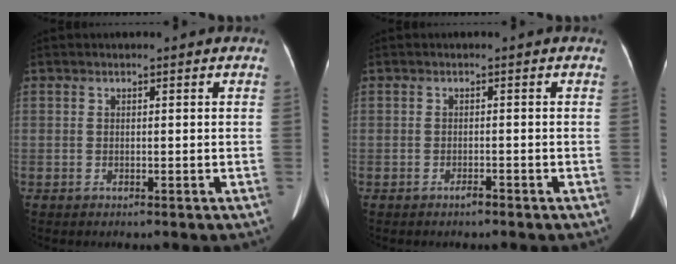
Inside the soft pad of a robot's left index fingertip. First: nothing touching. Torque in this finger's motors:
{"motor_torque": [0.18, 0.15, 0.01, 0.02]}